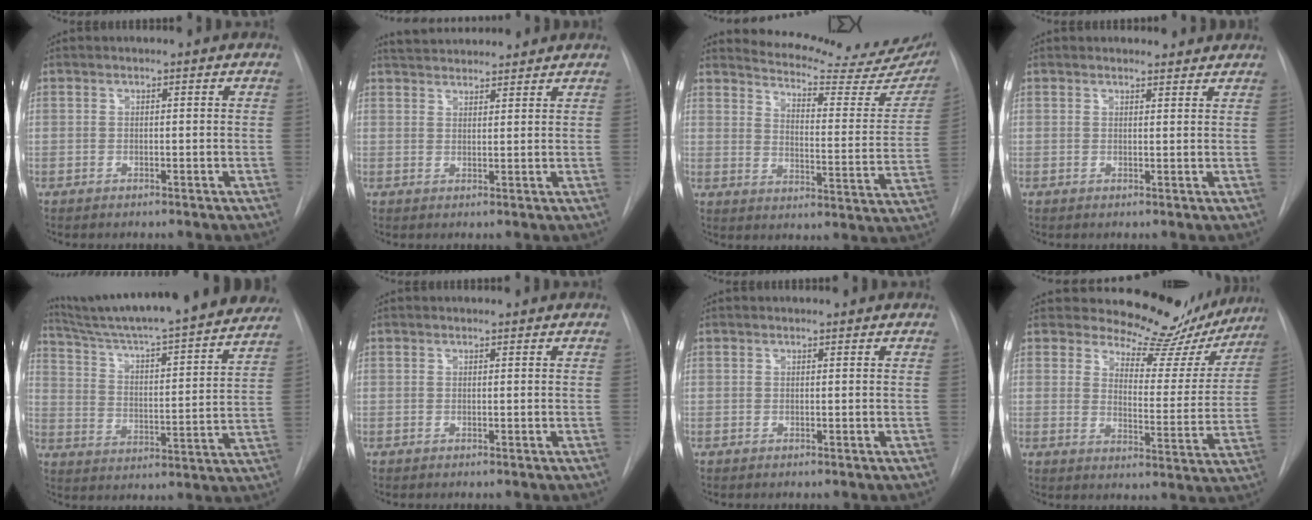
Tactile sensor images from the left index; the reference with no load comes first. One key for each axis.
{"total": 7.9, "fx": 7.5, "fy": 1.4, "fz": 2.2, "tx": -0.039, "ty": 0.034, "tz": 0.113}
{"total": 20.6, "fx": 18.8, "fy": 3.9, "fz": 7.3, "tx": -0.094, "ty": -0.069, "tz": 0.222}
{"total": 2.7, "fx": 2.5, "fy": 0.8, "fz": 0.1, "tx": -0.005, "ty": 0.001, "tz": 0.026}
{"total": 28.7, "fx": 26.0, "fy": 1.5, "fz": 11.8, "tx": -0.191, "ty": -0.047, "tz": 0.354}
{"total": 0.0}
{"total": 0.0}
{"total": 14.8, "fx": 13.4, "fy": 5.7, "fz": 3.1, "tx": -0.017, "ty": -0.031, "tz": 0.148}